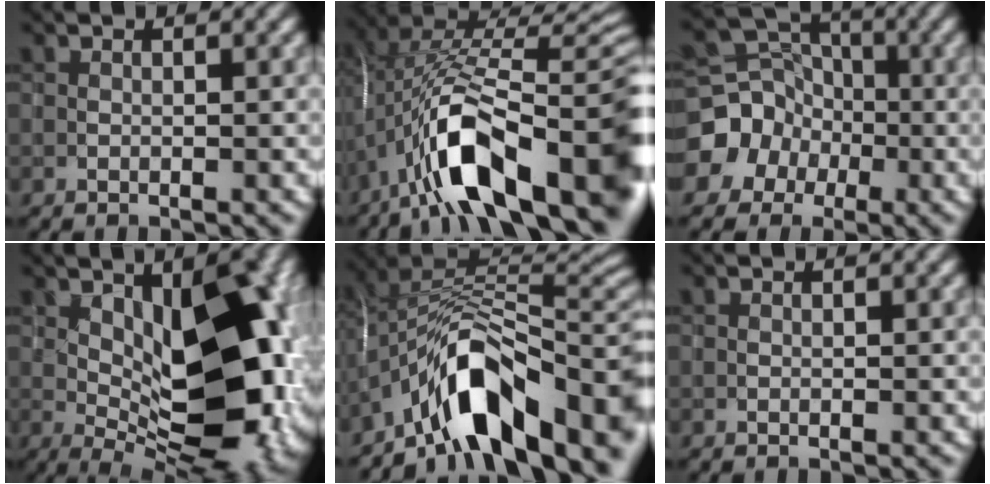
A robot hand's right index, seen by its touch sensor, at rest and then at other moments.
{"total": 16.7, "force": [-5.0, 7.3, 14.1], "torque": [-0.212, 0.010, -0.087]}
{"total": 8.5, "force": [-3.0, 7.7, 1.9], "torque": [-0.028, -0.009, -0.070]}
{"total": 15.4, "force": [1.2, 7.5, 13.4], "torque": [-0.165, 0.006, 0.016]}
{"total": 12.6, "force": [-6.1, 5.3, 9.7], "torque": [-0.142, 0.018, -0.112]}
{"total": 0.0}